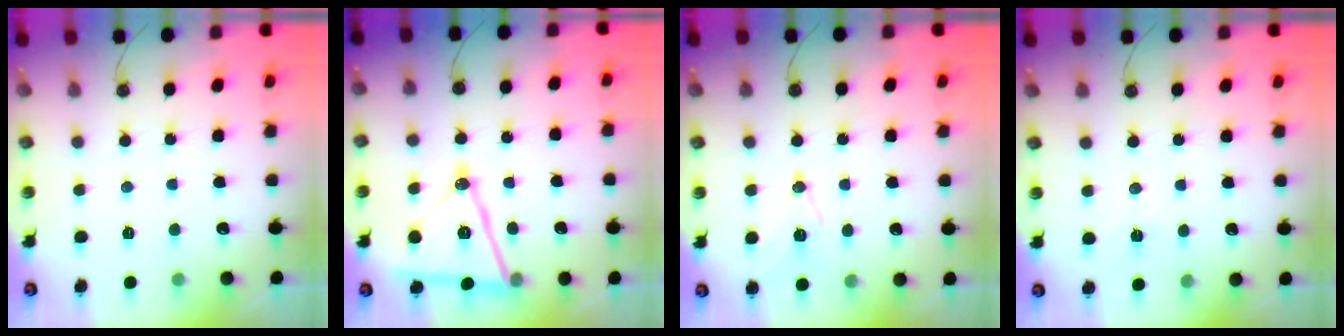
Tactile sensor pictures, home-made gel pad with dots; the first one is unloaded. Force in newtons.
{"total": 15.5, "press": 15.0, "slide": 3.8}
{"total": 11.5, "press": 11.0, "slide": 3.2}
{"total": 7.3, "press": 5.8, "slide": 4.4}